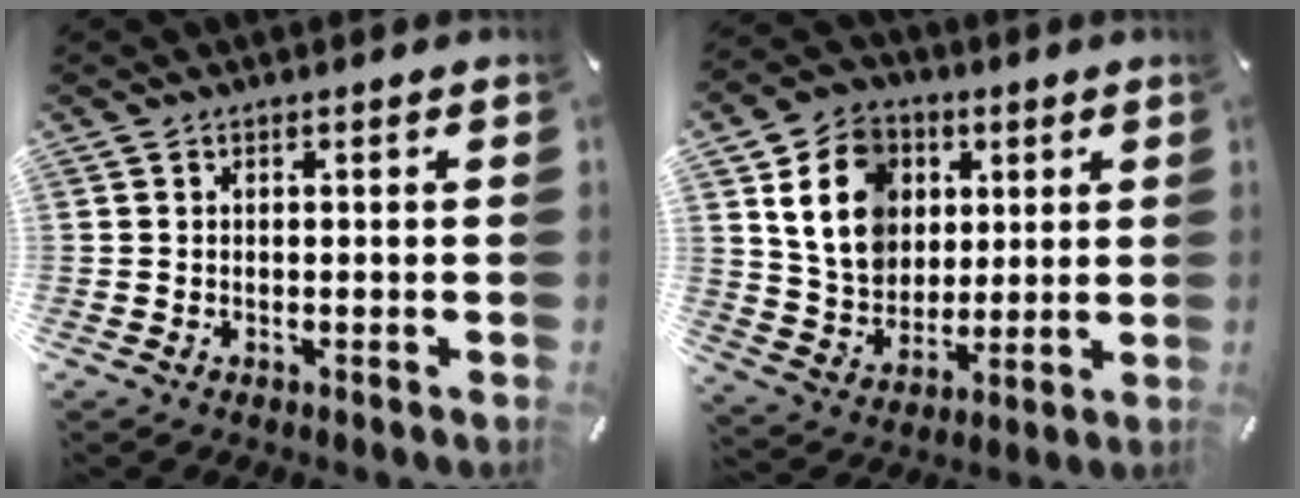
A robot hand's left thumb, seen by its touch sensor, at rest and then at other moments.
{"total": 14.7, "force": [4.1, 12.5, 6.6], "torque": [-0.124, 0.002, 0.081]}